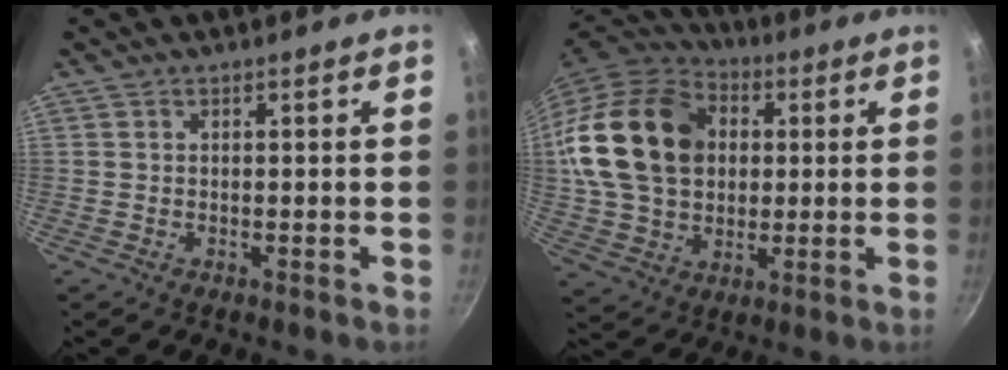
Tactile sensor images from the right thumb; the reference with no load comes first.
{"total": 23.7, "force": [4.3, 17.7, 15.2], "torque": [-0.264, 0.021, 0.080]}